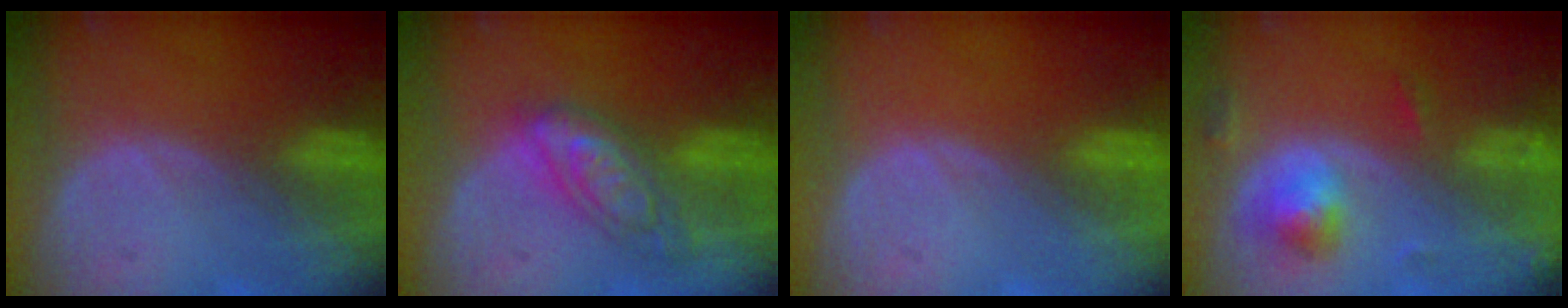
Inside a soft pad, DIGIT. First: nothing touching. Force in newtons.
{"total": 7.4, "press": 7.4, "slide": 0.5}
{"total": 0.0}
{"total": 5.1, "press": 5.0, "slide": 1.0}